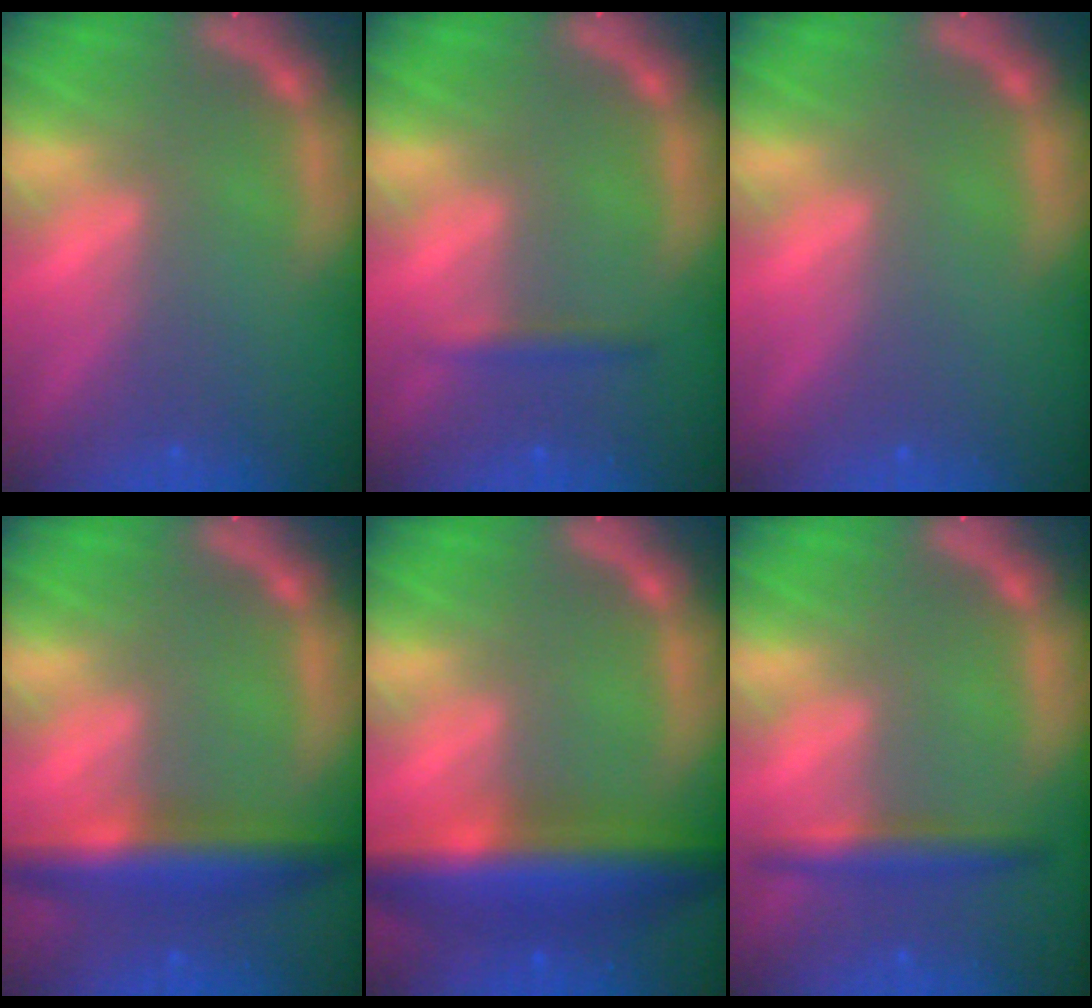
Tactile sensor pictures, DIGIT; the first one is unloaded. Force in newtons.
{"total": 1.4}
{"total": 0.0}
{"total": 5.9}
{"total": 8.5}
{"total": 3.0}